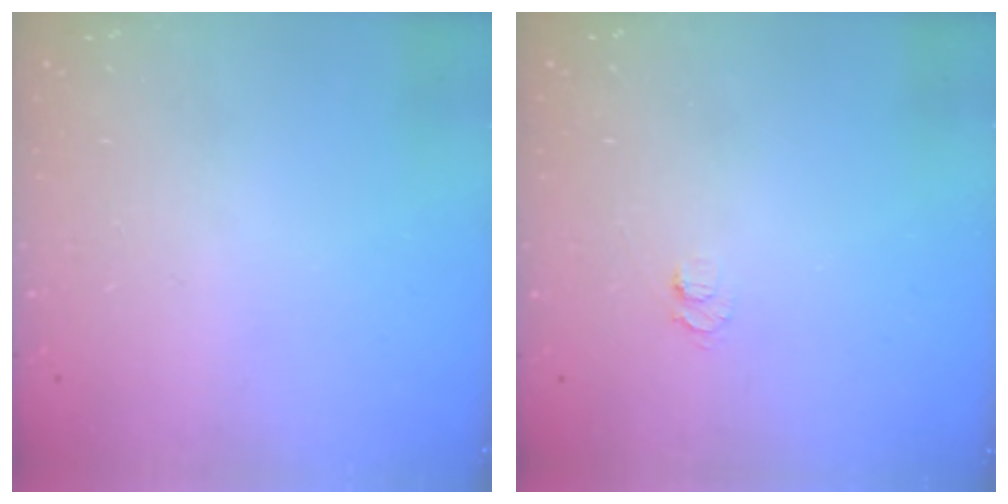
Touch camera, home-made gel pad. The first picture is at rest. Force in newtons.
{"total": 4.4, "press": 4.4, "slide": 0.5}